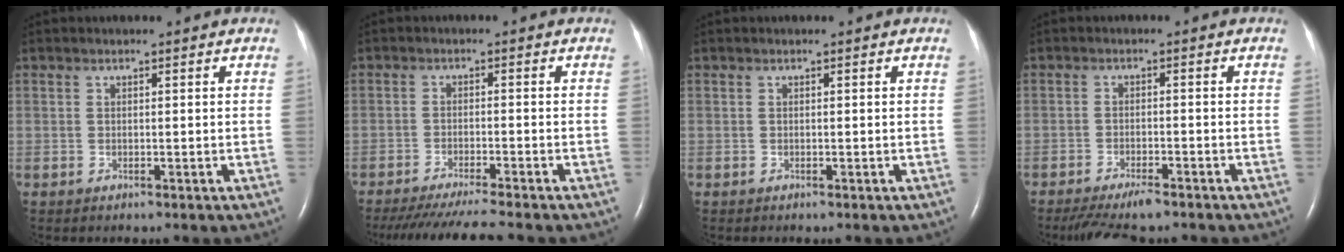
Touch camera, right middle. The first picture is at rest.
{"total": 9.7, "force": [-8.7, -1.0, 4.2], "torque": [-0.055, -0.026, -0.139]}
{"total": 0.0}
{"total": 6.8, "force": [-5.6, 1.3, 3.6], "torque": [-0.060, -0.015, -0.093]}